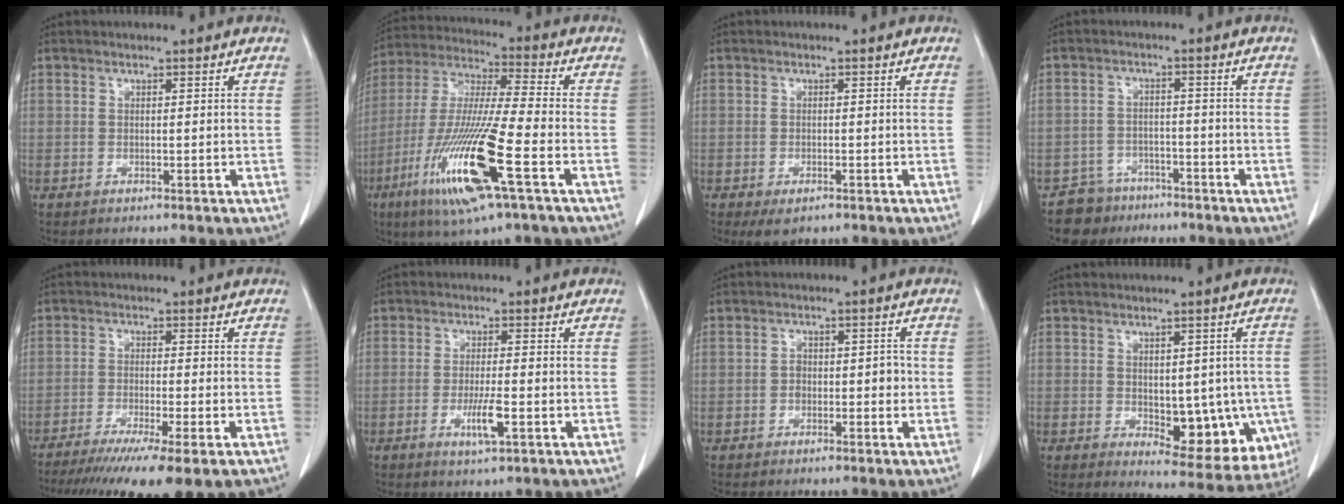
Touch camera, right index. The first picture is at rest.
{"total": 19.1, "force": [-7.6, 0.9, 17.5], "torque": [-0.383, -0.034, -0.145]}
{"total": 2.4, "force": [-1.3, 1.2, 1.6], "torque": [-0.027, -0.004, -0.011]}
{"total": 5.3, "force": [-3.8, 3.6, -0.7], "torque": [0.018, 0.013, -0.063]}
{"total": 14.1, "force": [-10.4, 0.3, 9.5], "torque": [-0.125, -0.037, -0.162]}
{"total": 4.6, "force": [-1.7, 0.3, 4.2], "torque": [-0.080, -0.008, -0.029]}
{"total": 2.7, "force": [-0.7, 1.7, 2.0], "torque": [-0.021, 0.011, -0.010]}
{"total": 9.4, "force": [-1.9, 5.0, 7.8], "torque": [-0.074, -0.001, -0.011]}